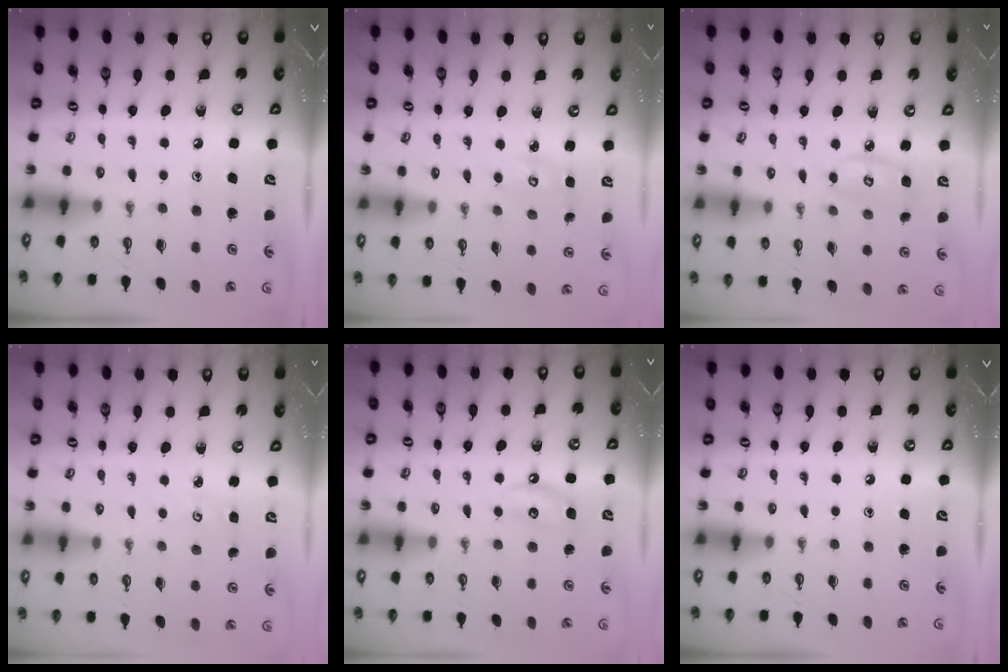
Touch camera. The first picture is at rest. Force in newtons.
{"total": 2.5, "press": 2.5, "slide": 0.3}
{"total": 5.4, "press": 5.4, "slide": 0.3}
{"total": 2.7, "press": 2.7, "slide": 0.3}
{"total": 5.5, "press": 5.5, "slide": 0.4}
{"total": 0.0}